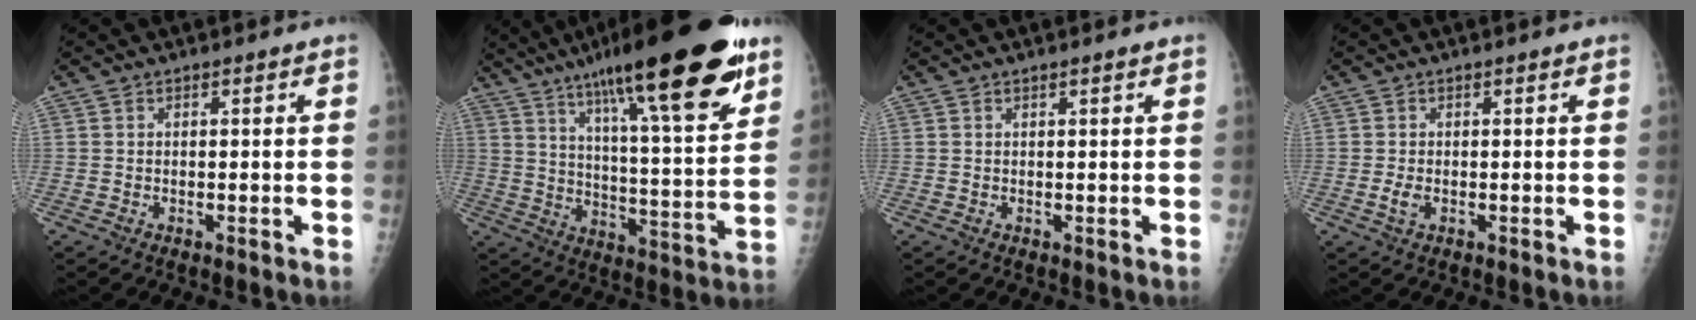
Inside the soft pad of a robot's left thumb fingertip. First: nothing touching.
{"total": 27.1, "force": [16.8, 5.2, 20.7], "torque": [-0.306, -0.045, 0.262]}
{"total": 0.6, "force": [0.4, 0.0, 0.4], "torque": [-0.010, -0.002, 0.008]}
{"total": 1.8, "force": [-0.2, 0.9, 1.6], "torque": [-0.035, -0.002, -0.002]}